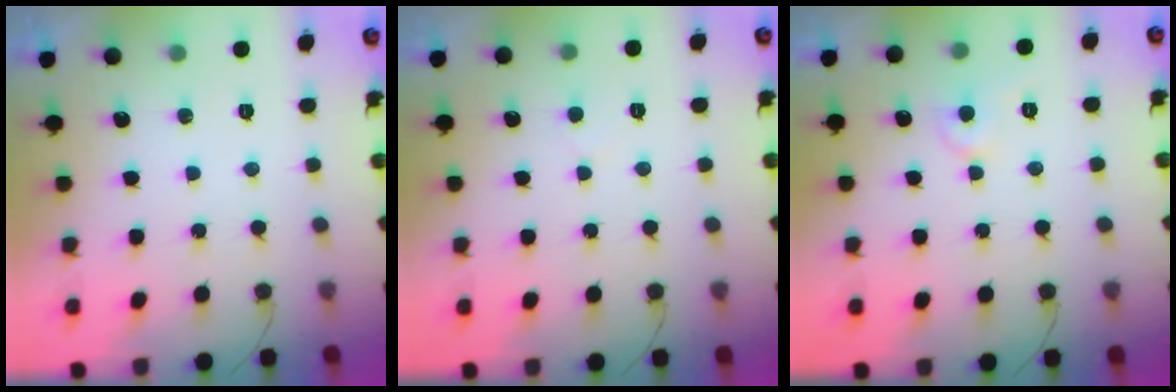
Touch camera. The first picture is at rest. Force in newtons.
{"total": 2.6, "press": 2.6, "slide": 0.2}
{"total": 4.8, "press": 4.8, "slide": 0.5}